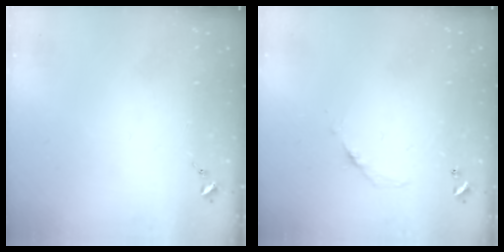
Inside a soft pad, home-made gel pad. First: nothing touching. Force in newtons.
{"total": 5.0, "press": 5.0, "slide": 0.3}